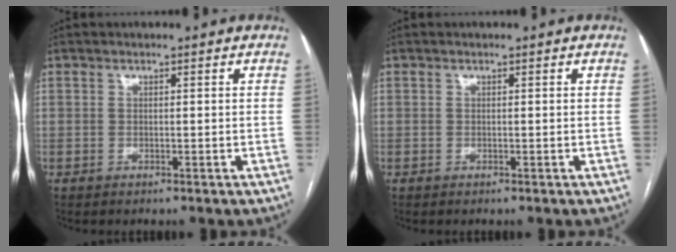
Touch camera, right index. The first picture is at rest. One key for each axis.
{"total": 0.0}